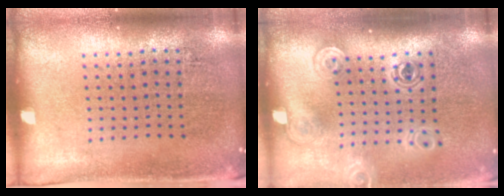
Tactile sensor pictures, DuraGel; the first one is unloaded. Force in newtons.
{"total": 1.7, "press": 1.4, "slide": 1.0}